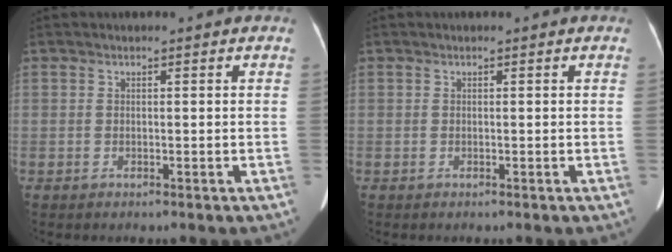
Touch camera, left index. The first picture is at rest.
{"total": 0.0}